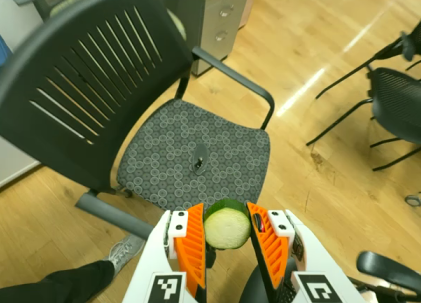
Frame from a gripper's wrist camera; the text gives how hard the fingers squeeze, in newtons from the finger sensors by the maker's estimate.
{"total": 12.8, "left": 14.7, "right": 10.9}